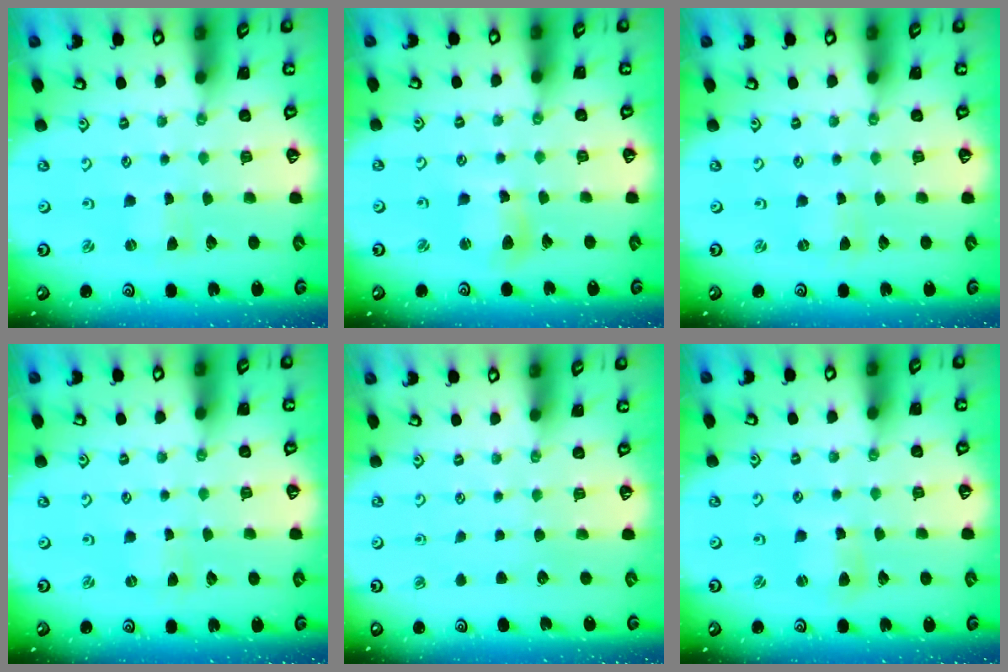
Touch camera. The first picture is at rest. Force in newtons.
{"total": 6.3, "press": 6.2, "slide": 1.2}
{"total": 0.0}
{"total": 0.0}
{"total": 0.0}
{"total": 2.9, "press": 2.9, "slide": 0.3}